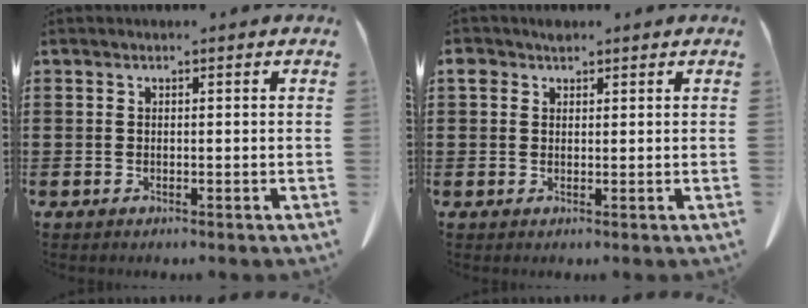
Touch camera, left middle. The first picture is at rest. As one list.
[{"total": 2.1, "force": [1.4, 1.3, 0.8], "torque": [-0.022, 0.006, 0.025]}]